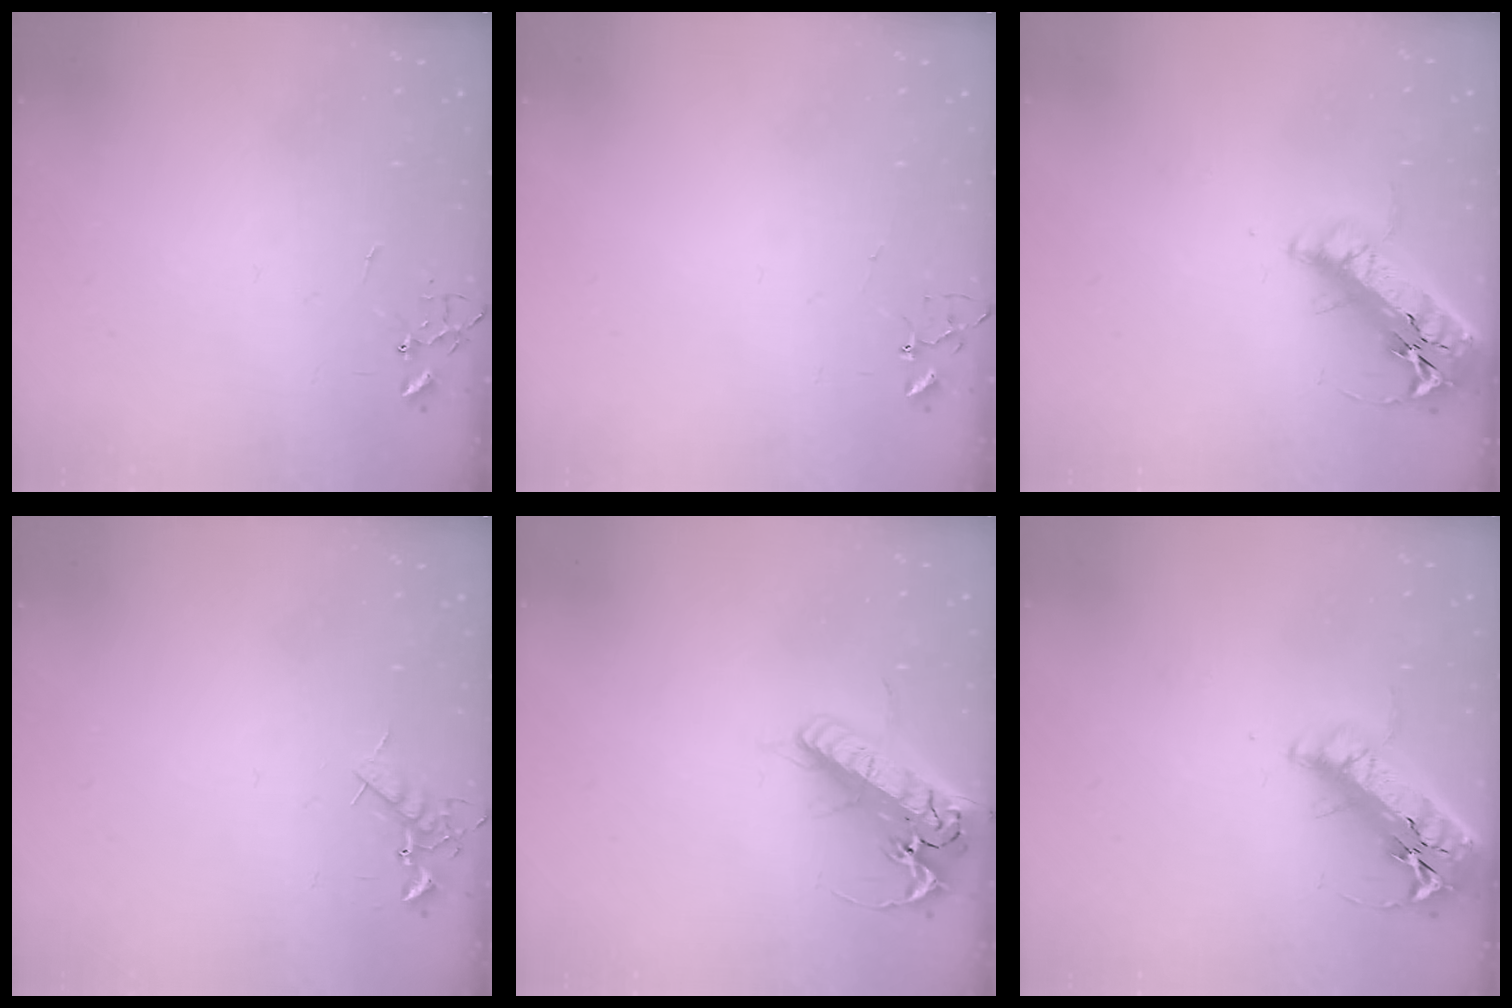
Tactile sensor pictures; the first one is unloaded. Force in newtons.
{"total": 3.2, "press": 3.2, "slide": 0.3}
{"total": 21.2, "press": 20.8, "slide": 4.0}
{"total": 7.8, "press": 7.8, "slide": 0.8}
{"total": 21.0, "press": 20.7, "slide": 3.7}
{"total": 21.2, "press": 20.8, "slide": 4.0}